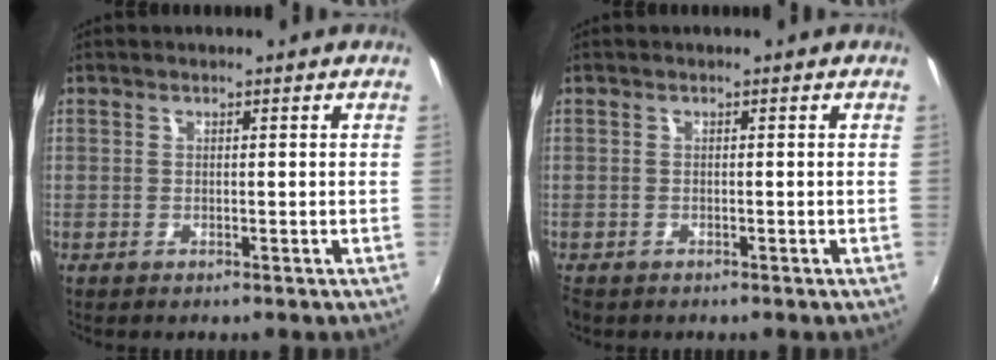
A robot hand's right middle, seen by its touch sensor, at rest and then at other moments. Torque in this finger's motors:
{"motor_torque": [0.23, -0.26, 0.05, 0.01]}